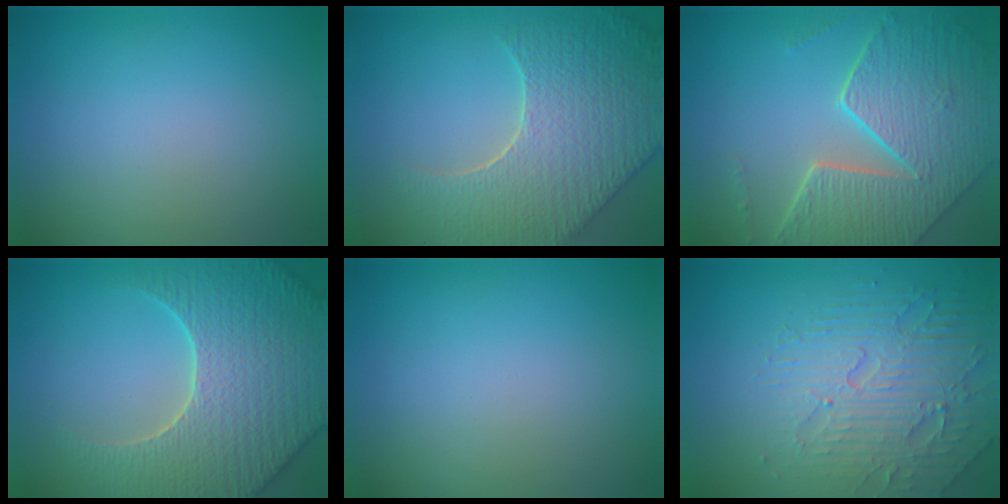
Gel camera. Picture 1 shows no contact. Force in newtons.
{"total": 9.0, "press": 6.4, "slide": 6.4}
{"total": 8.2, "press": 5.8, "slide": 5.8}
{"total": 7.7, "press": 7.4, "slide": 2.0}
{"total": 0.0}
{"total": 4.8, "press": 4.7, "slide": 1.1}